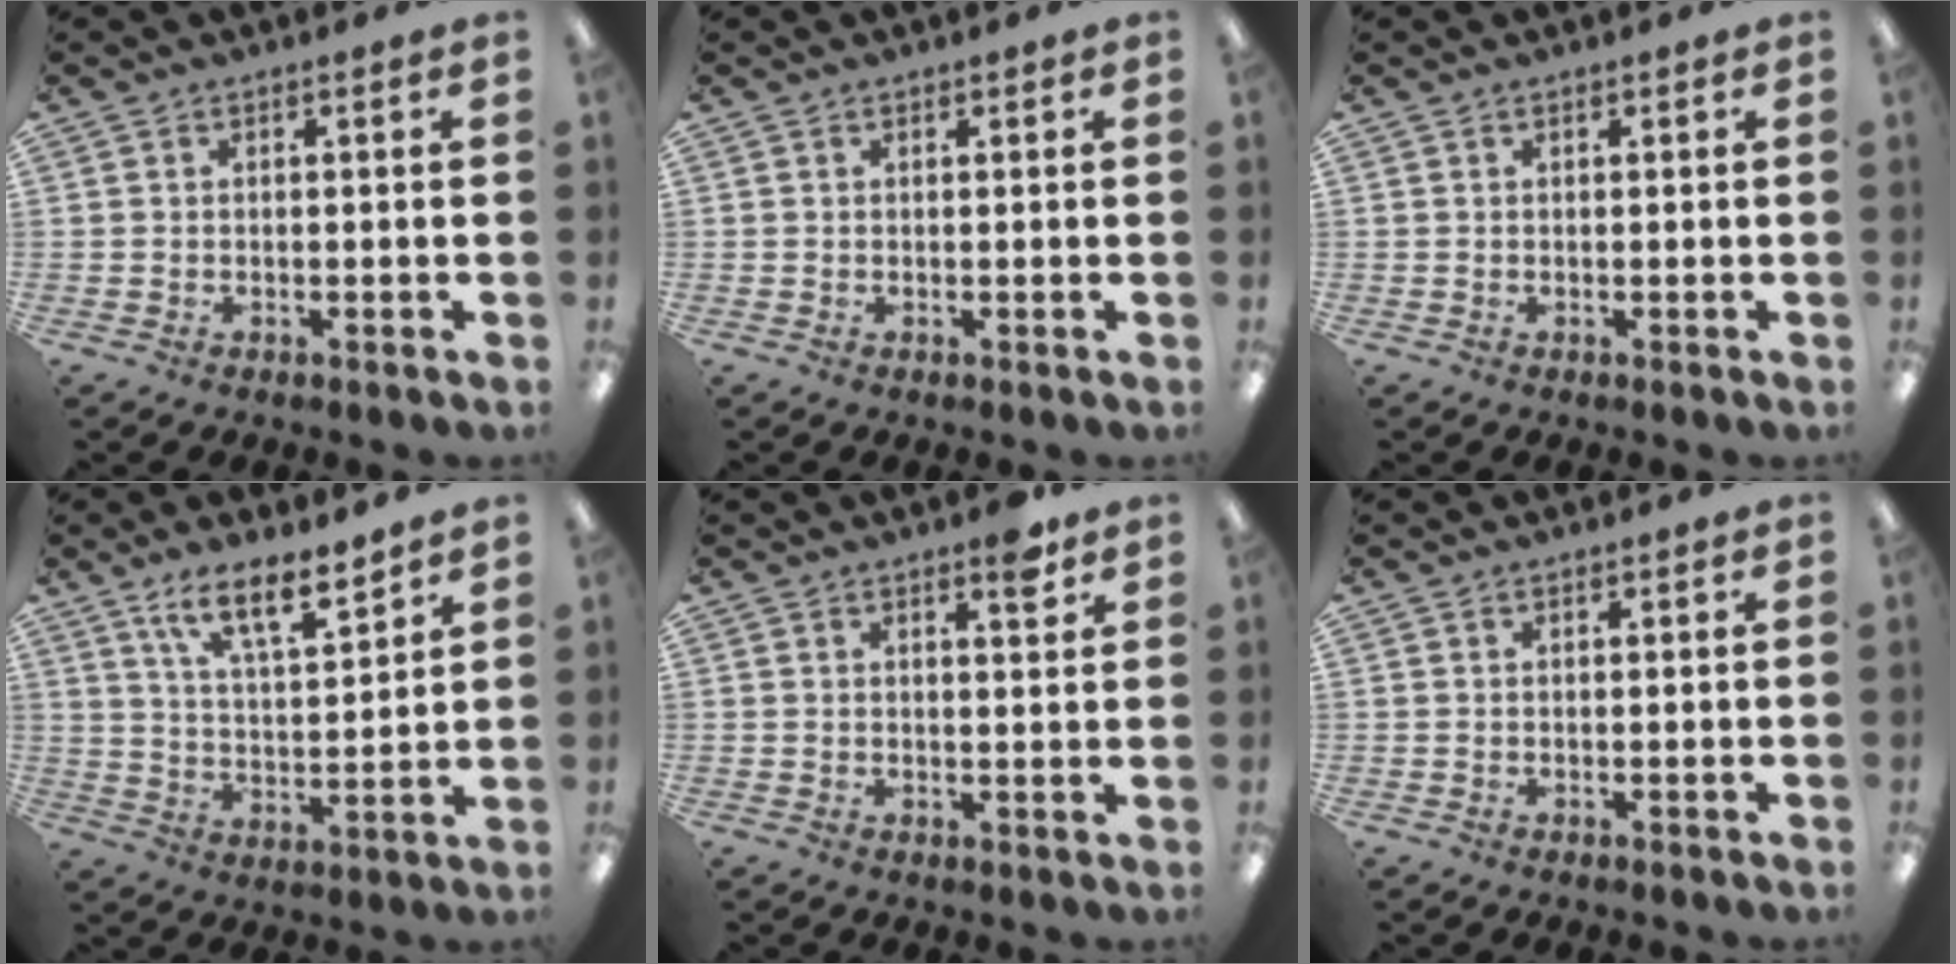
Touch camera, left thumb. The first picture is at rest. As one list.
[{"total": 0.0}, {"total": 0.0}, {"total": 10.9, "force": [8.4, 3.1, 6.2], "torque": [-0.101, -0.052, 0.147]}, {"total": 4.2, "force": [3.0, 1.1, 2.8], "torque": [-0.031, -0.015, 0.045]}, {"total": 0.0}]